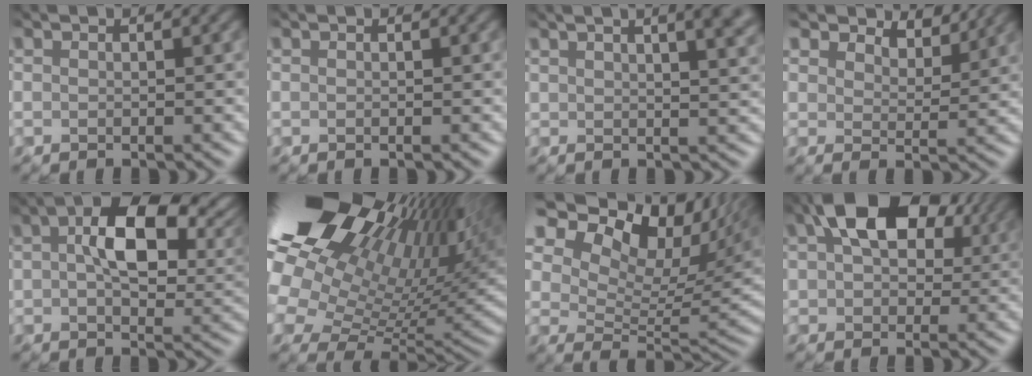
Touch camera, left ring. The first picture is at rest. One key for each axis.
{"total": 0.0}
{"total": 9.2, "fx": 4.8, "fy": 4.2, "fz": 6.6, "tx": -0.045, "ty": 0.055, "tz": 0.041}
{"total": 5.6, "fx": 4.9, "fy": 2.0, "fz": 1.9, "tx": -0.043, "ty": -0.008, "tz": 0.078}
{"total": 9.9, "fx": 2.7, "fy": 5.2, "fz": 8.0, "tx": -0.129, "ty": 0.010, "tz": 0.038}
{"total": 20.0, "fx": 11.5, "fy": 10.1, "fz": 12.9, "tx": -0.238, "ty": 0.050, "tz": 0.185}
{"total": 14.5, "fx": 9.4, "fy": 7.0, "fz": 8.5, "tx": -0.163, "ty": 0.036, "tz": 0.144}
{"total": 10.0, "fx": 4.1, "fy": 6.1, "fz": 6.8, "tx": -0.113, "ty": 0.023, "tz": 0.058}